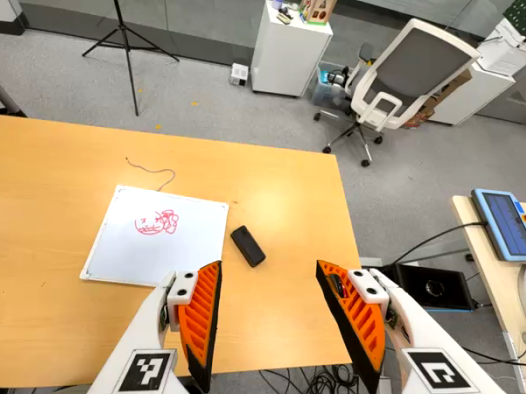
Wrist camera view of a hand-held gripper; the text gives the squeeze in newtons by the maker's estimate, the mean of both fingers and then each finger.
{"total": 0.0}